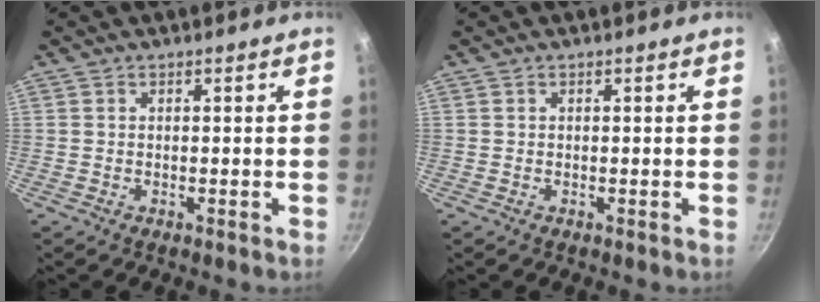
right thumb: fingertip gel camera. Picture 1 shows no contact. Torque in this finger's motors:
{"motor_torque": [-0.04, 0.01, 0.01, 0.00, 0.02]}